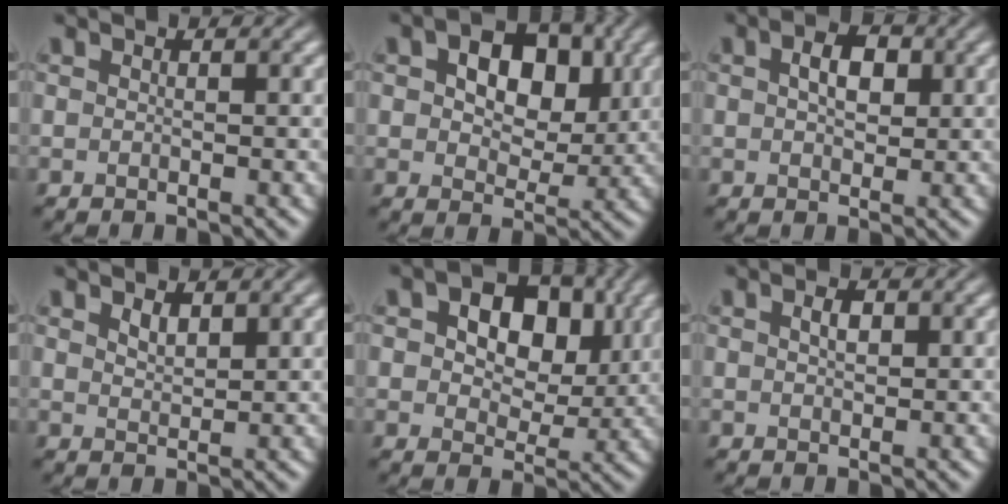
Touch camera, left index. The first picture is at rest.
{"total": 7.5, "force": [2.0, 4.9, 5.3], "torque": [-0.084, 0.003, 0.023]}
{"total": 3.2, "force": [0.8, 2.0, 2.4], "torque": [-0.044, 0.004, 0.012]}
{"total": 1.4, "force": [1.0, 0.7, 0.7], "torque": [-0.016, -0.001, 0.023]}
{"total": 8.6, "force": [2.3, 5.8, 6.0], "torque": [-0.087, 0.014, 0.028]}
{"total": 1.4, "force": [0.5, 0.8, 1.1], "torque": [-0.020, 0.002, 0.008]}